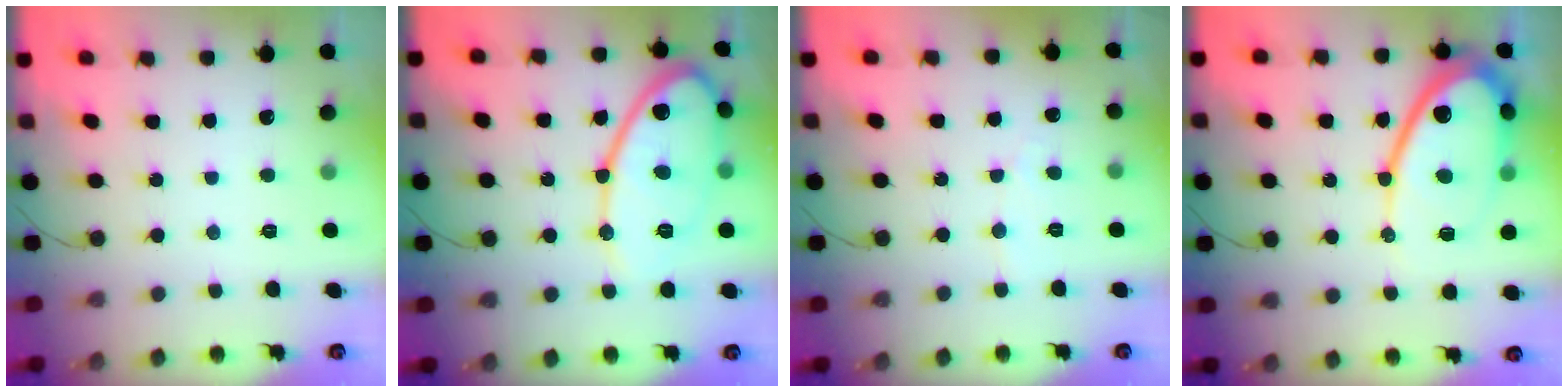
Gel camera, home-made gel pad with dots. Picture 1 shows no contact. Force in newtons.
{"total": 16.4, "press": 16.4, "slide": 1.1}
{"total": 2.5, "press": 2.5, "slide": 0.2}
{"total": 18.1, "press": 18.0, "slide": 1.8}